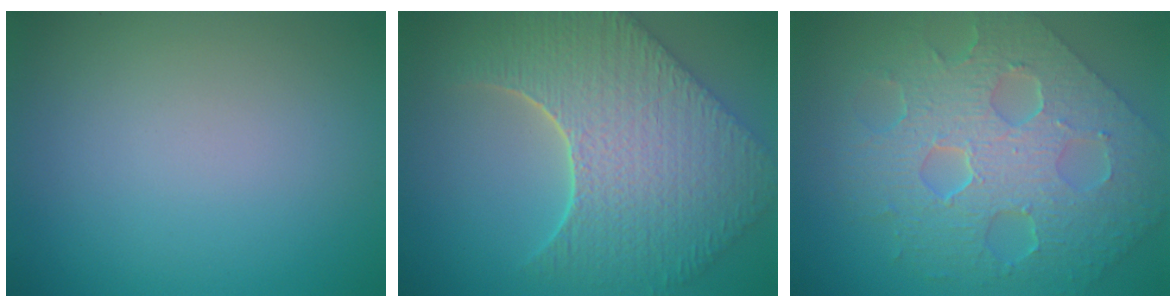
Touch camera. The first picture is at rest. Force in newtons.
{"total": 9.9, "press": 7.1, "slide": 6.8}
{"total": 8.8, "press": 6.4, "slide": 6.1}